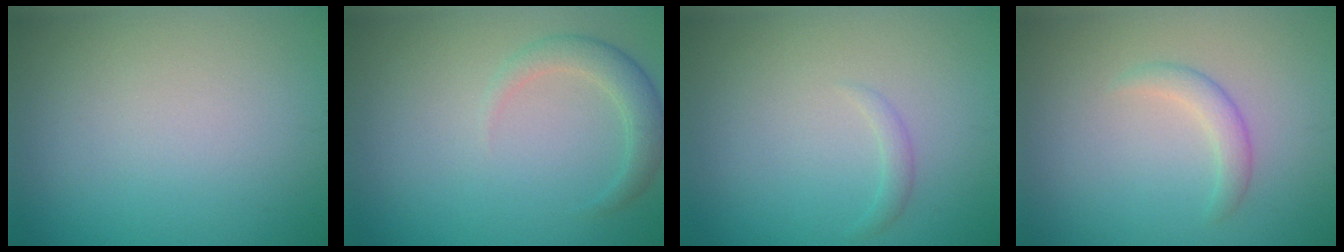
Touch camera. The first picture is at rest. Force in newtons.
{"total": 2.3, "press": 2.3, "slide": 0.2}
{"total": 0.9, "press": 0.9, "slide": 0.0}
{"total": 1.6, "press": 1.6, "slide": 0.1}